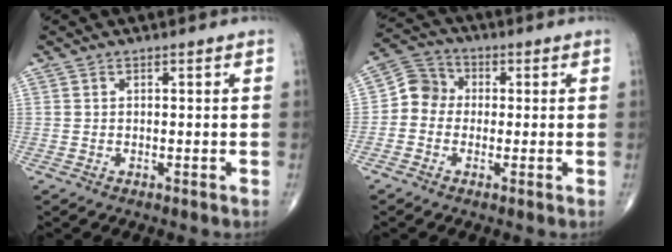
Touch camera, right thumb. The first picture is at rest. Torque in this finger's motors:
{"motor_torque": [0.09, 0.09, -0.06, -0.14, 0.02]}